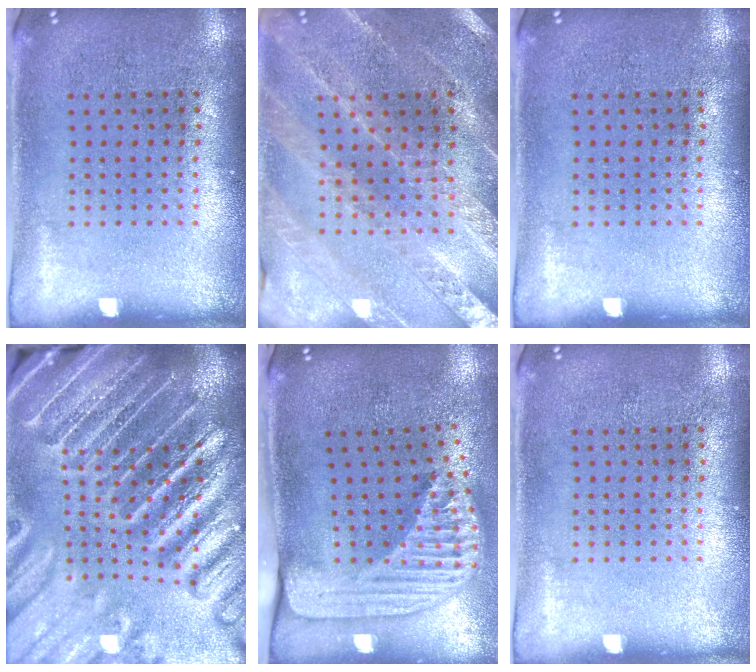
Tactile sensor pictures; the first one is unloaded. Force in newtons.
{"total": 1.5, "press": 1.5, "slide": 0.2}
{"total": 0.0}
{"total": 5.1, "press": 4.6, "slide": 2.2}
{"total": 2.5, "press": 1.8, "slide": 1.8}
{"total": 0.0}